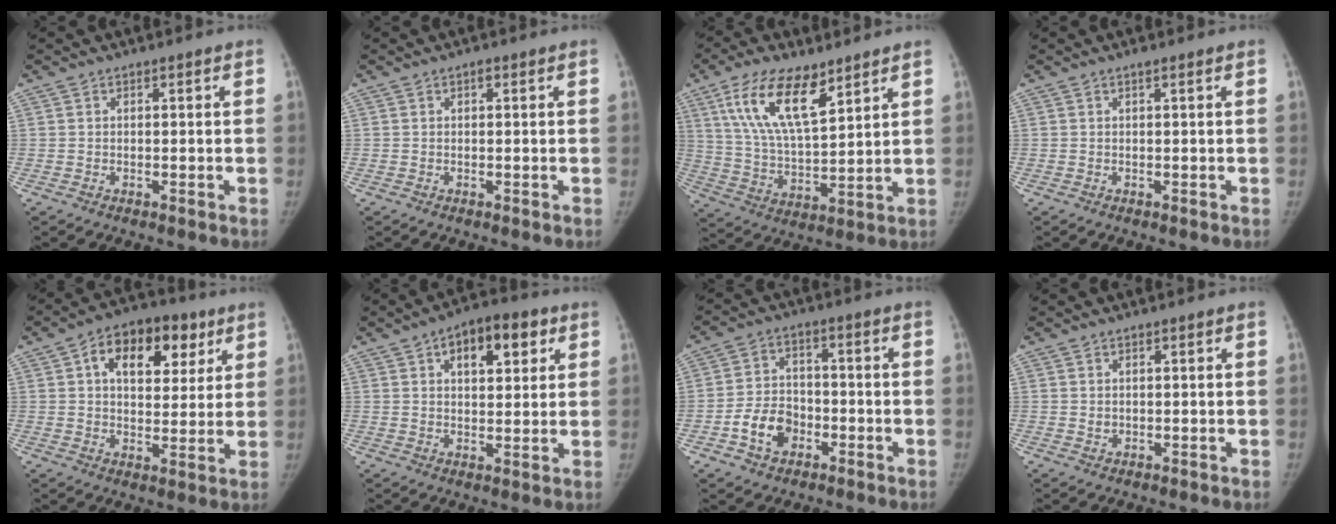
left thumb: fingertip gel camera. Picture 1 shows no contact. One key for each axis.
{"total": 0.8, "fx": 0.3, "fy": 0.2, "fz": 0.7, "tx": -0.014, "ty": 0.002, "tz": 0.001}
{"total": 14.8, "fx": 8.2, "fy": 5.4, "fz": 11.0, "tx": -0.194, "ty": -0.034, "tz": 0.161}
{"total": 0.8, "fx": 0.2, "fy": -0.2, "fz": 0.7, "tx": -0.020, "ty": 0.003, "tz": 0.003}
{"total": 14.7, "fx": 6.0, "fy": 9.0, "fz": 9.9, "tx": -0.106, "ty": -0.001, "tz": 0.091}
{"total": 11.1, "fx": 4.7, "fy": 5.6, "fz": 8.4, "tx": -0.090, "ty": 0.002, "tz": 0.066}
{"total": 8.1, "fx": -3.4, "fy": 5.8, "fz": 4.4, "tx": -0.062, "ty": 0.027, "tz": -0.061}
{"total": 0.9, "fx": 0.2, "fy": 0.7, "fz": 0.6, "tx": -0.008, "ty": -0.002, "tz": 0.007}